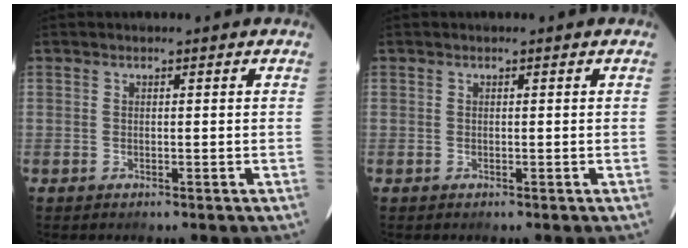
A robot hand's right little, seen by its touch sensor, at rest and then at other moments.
{"total": 0.0}